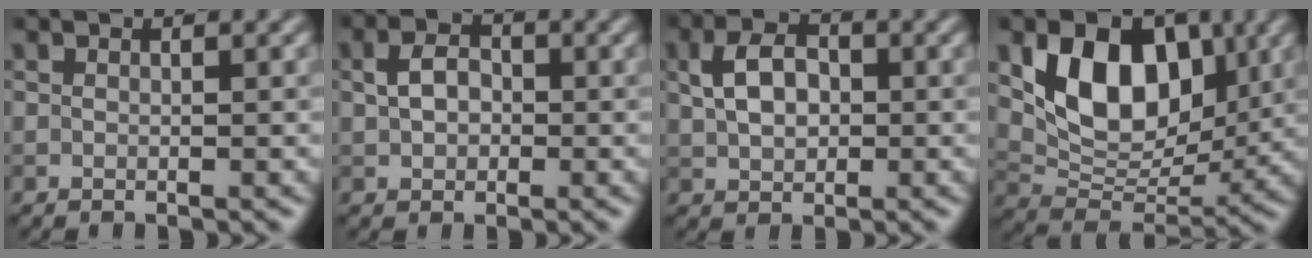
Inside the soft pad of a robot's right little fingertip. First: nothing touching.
{"total": 2.6, "force": [0.1, 2.0, 1.6], "torque": [-0.036, 0.004, -0.001]}
{"total": 4.0, "force": [0.6, 2.8, 2.9], "torque": [-0.057, 0.006, 0.007]}
{"total": 8.9, "force": [2.6, 6.0, 5.9], "torque": [-0.096, -0.013, 0.046]}